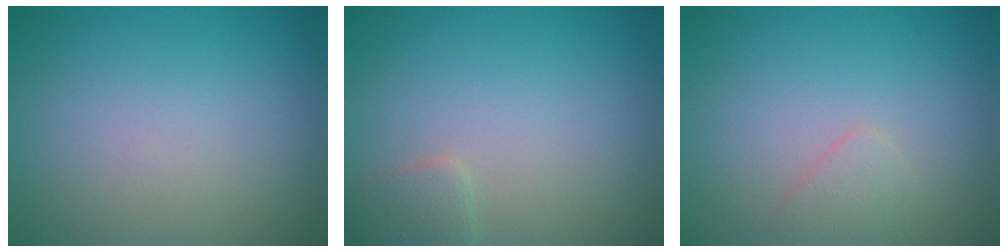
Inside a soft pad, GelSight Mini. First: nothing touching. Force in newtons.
{"total": 1.6, "press": 1.6, "slide": 0.1}
{"total": 1.2, "press": 1.2, "slide": 0.1}